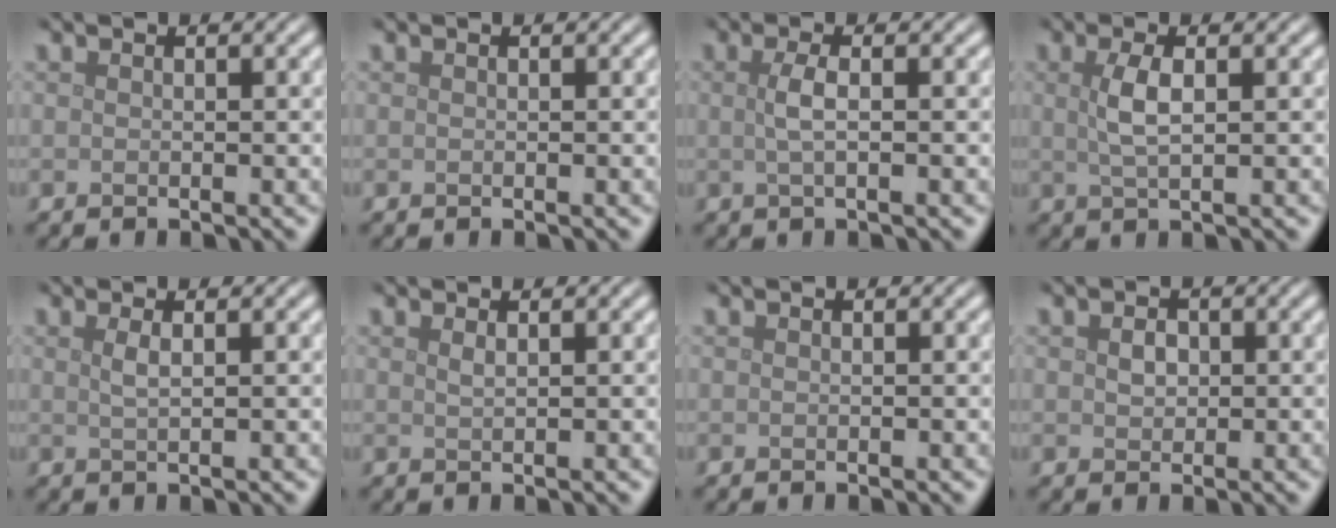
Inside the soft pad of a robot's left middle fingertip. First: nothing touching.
{"total": 0.0}
{"total": 1.9, "force": [0.1, 0.5, 1.8], "torque": [-0.037, 0.005, 0.000]}
{"total": 2.5, "force": [0.5, 0.7, 2.3], "torque": [-0.049, 0.003, 0.011]}
{"total": 1.3, "force": [0.5, 0.4, 1.2], "torque": [-0.019, 0.002, 0.006]}
{"total": 0.8, "force": [0.5, 0.2, 0.6], "torque": [-0.008, 0.001, 0.008]}
{"total": 0.0}
{"total": 1.2, "force": [0.2, 1.0, 0.7], "torque": [-0.014, 0.001, 0.002]}